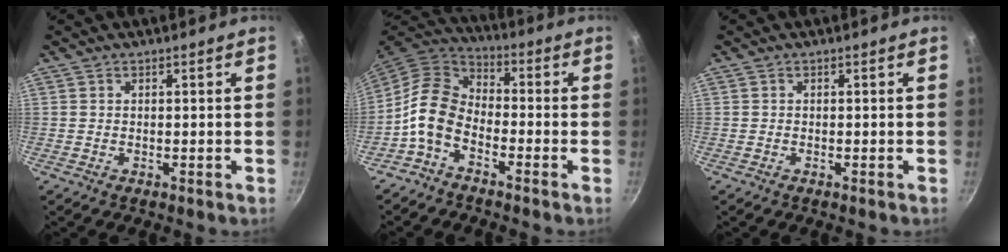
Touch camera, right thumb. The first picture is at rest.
{"total": 9.8, "force": [-4.0, 6.3, 6.4], "torque": [-0.119, 0.051, -0.096]}
{"total": 0.0}